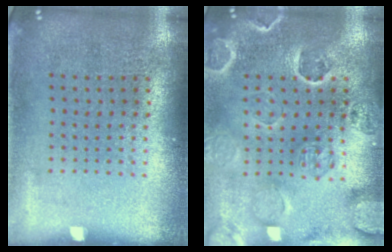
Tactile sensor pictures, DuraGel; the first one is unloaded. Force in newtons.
{"total": 2.7, "press": 2.7, "slide": 0.5}